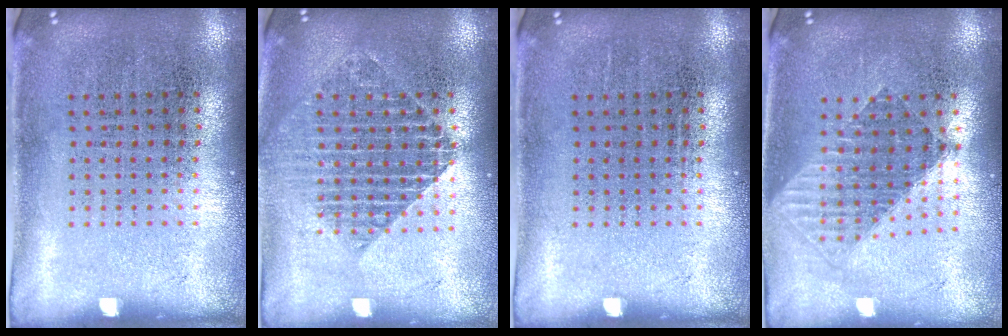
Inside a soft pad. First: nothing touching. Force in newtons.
{"total": 1.7, "press": 1.4, "slide": 0.8}
{"total": 0.0}
{"total": 1.5, "press": 1.3, "slide": 0.8}